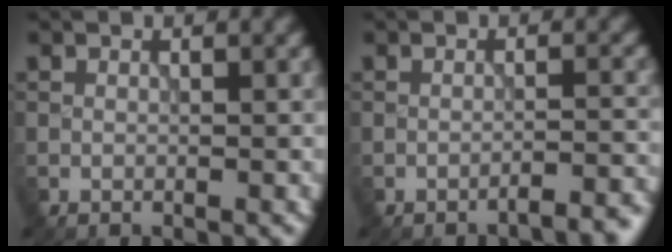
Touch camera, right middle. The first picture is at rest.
{"total": 2.7, "force": [-2.2, 0.5, 1.4], "torque": [-0.011, 0.006, -0.035]}